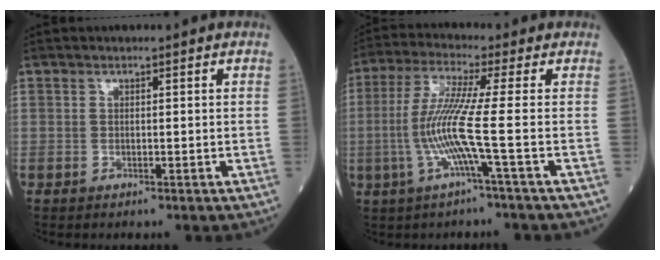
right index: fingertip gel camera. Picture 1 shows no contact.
{"total": 8.3, "force": [-1.7, -1.5, 8.0], "torque": [-0.175, 0.001, -0.034]}